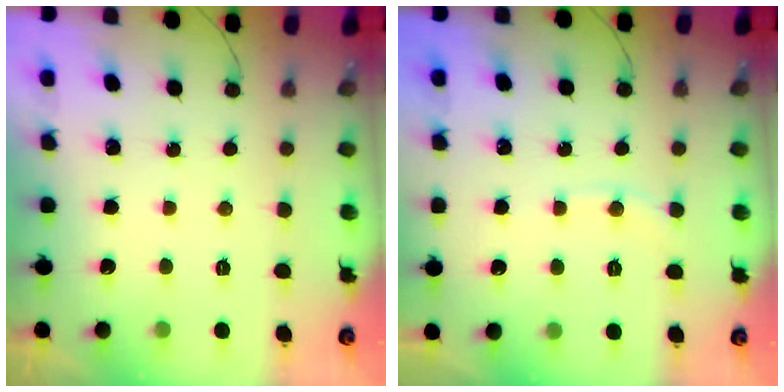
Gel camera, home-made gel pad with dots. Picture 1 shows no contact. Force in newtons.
{"total": 4.9, "press": 4.9, "slide": 0.6}